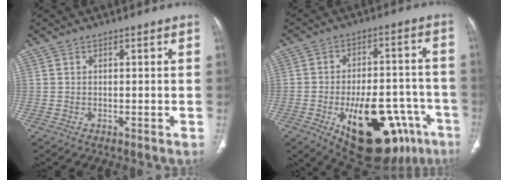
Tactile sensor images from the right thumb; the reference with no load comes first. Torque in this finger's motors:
{"motor_torque": [3.85, 1.16, 1.95, -0.82, 0.51]}